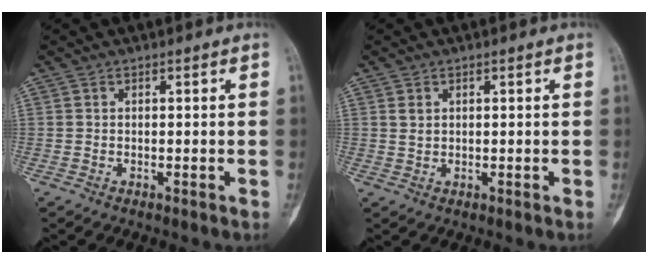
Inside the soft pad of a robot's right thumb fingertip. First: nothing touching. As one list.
[{"total": 1.4, "force": [0.6, 1.1, 0.8], "torque": [-0.009, -0.002, 0.015]}]